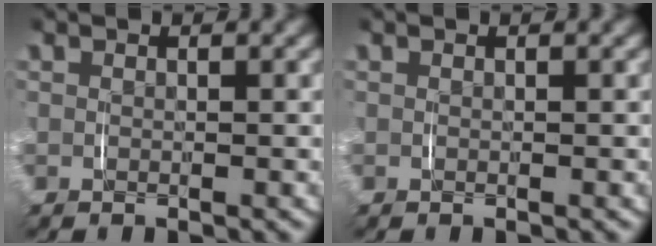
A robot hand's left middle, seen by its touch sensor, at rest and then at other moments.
{"total": 0.0}